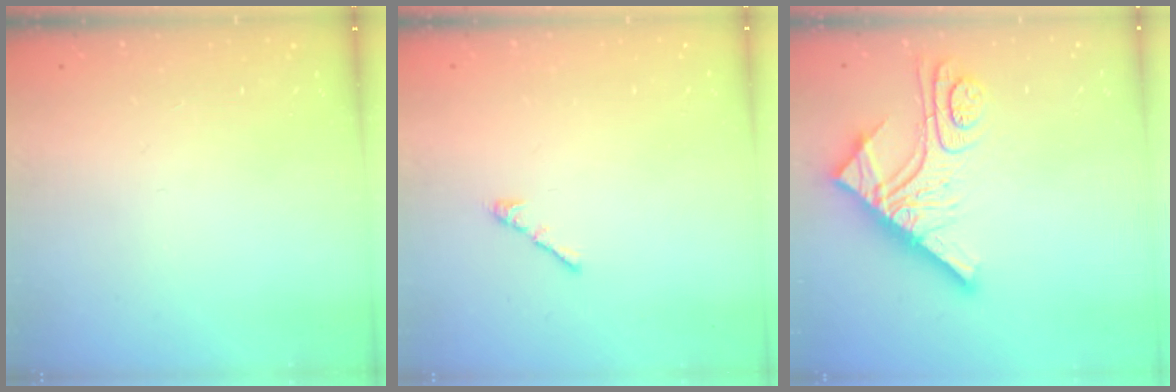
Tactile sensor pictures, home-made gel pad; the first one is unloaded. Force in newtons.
{"total": 3.0, "press": 2.9, "slide": 0.8}
{"total": 13.7, "press": 13.6, "slide": 1.2}